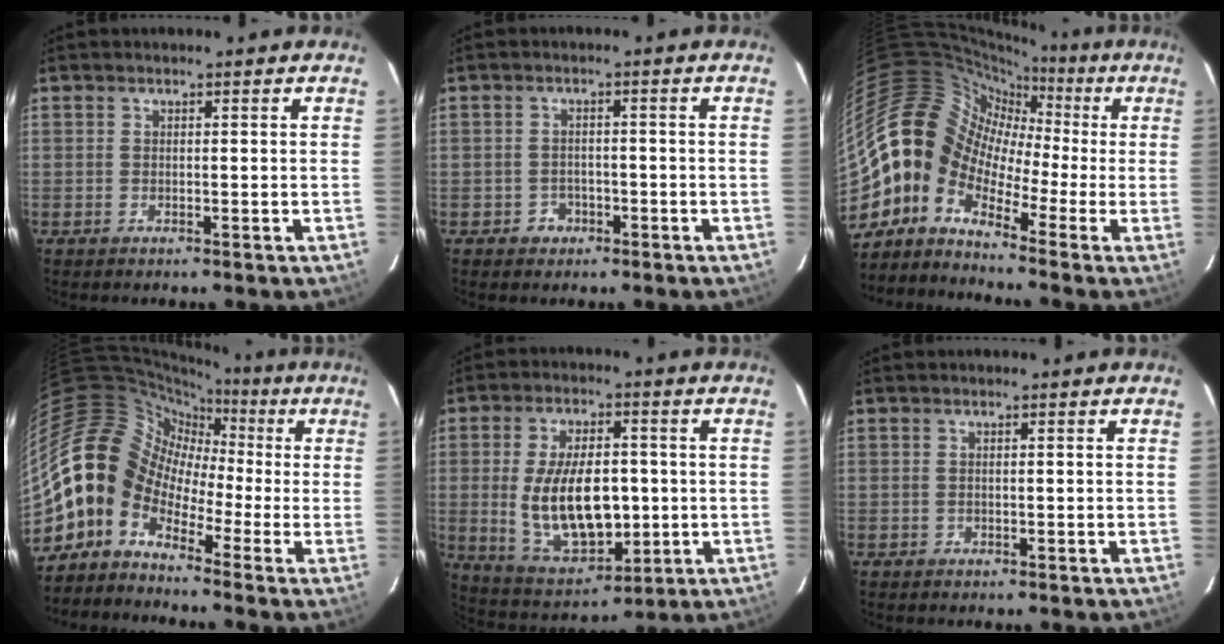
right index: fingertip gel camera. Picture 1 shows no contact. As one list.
[{"total": 3.0, "force": [-1.6, 2.6, 0.3], "torque": [-0.010, 0.011, -0.020]}, {"total": 12.6, "force": [-2.3, 10.6, 6.4], "torque": [-0.116, 0.031, -0.080]}, {"total": 13.3, "force": [-4.9, 10.9, 5.9], "torque": [-0.112, 0.030, -0.124]}, {"total": 16.7, "force": [-0.8, 8.9, 14.1], "torque": [-0.276, -0.014, 0.008]}, {"total": 0.6, "force": [-0.4, 0.4, 0.1], "torque": [-0.002, 0.003, -0.004]}]